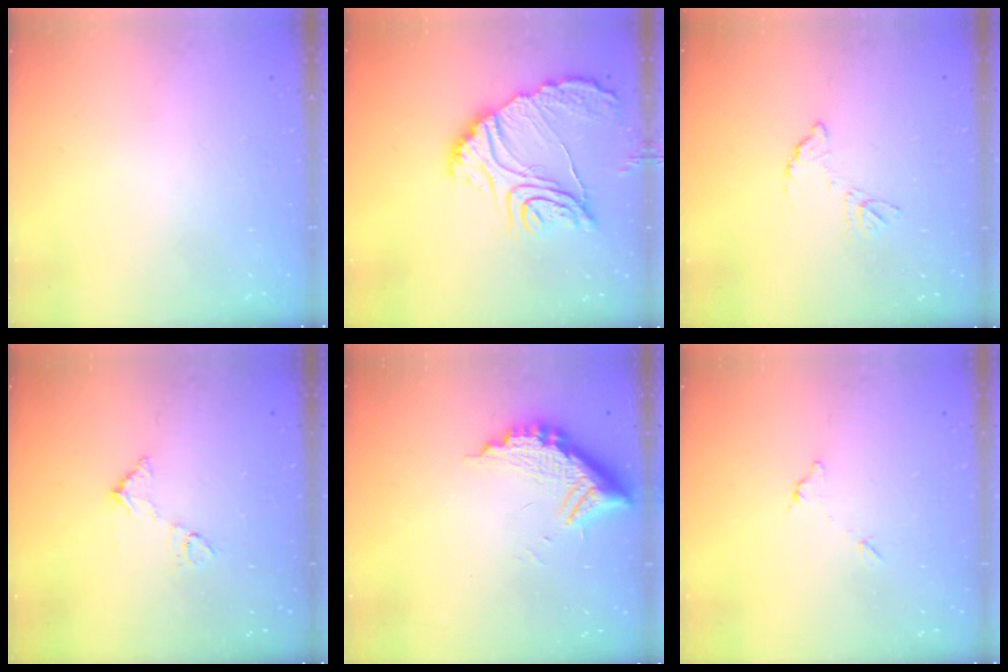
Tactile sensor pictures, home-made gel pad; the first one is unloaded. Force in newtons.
{"total": 18.5, "press": 18.5, "slide": 1.8}
{"total": 6.3, "press": 6.3, "slide": 0.4}
{"total": 6.8, "press": 6.8, "slide": 0.3}
{"total": 12.1, "press": 12.1, "slide": 0.6}
{"total": 5.4, "press": 5.4, "slide": 0.2}